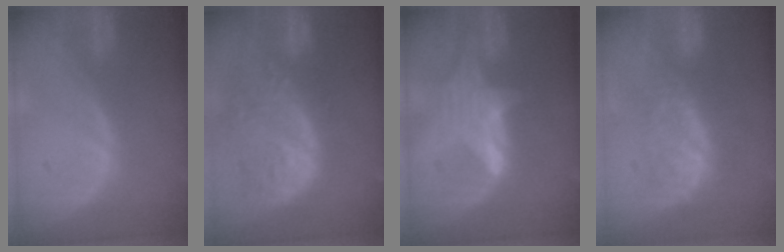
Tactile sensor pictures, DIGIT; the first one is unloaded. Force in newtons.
{"total": 13.4, "press": 11.3, "slide": 7.3}
{"total": 6.2, "press": 6.0, "slide": 1.3}
{"total": 8.6, "press": 7.4, "slide": 4.3}